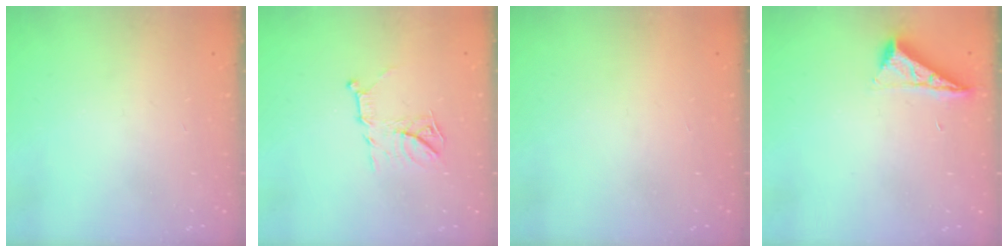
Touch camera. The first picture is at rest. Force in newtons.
{"total": 10.6, "press": 10.6, "slide": 0.8}
{"total": 1.6, "press": 1.6, "slide": 0.1}
{"total": 7.1, "press": 7.1, "slide": 0.5}